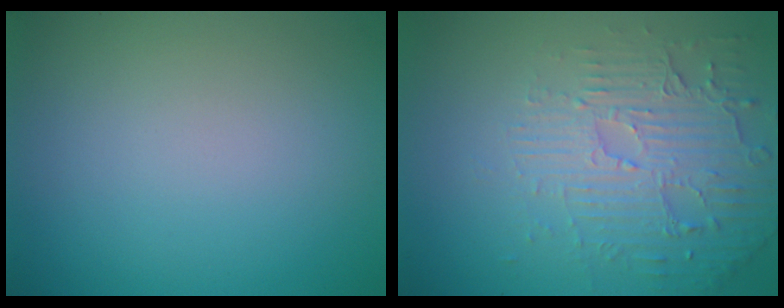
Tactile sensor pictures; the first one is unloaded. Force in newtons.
{"total": 5.9, "press": 3.7, "slide": 4.6}